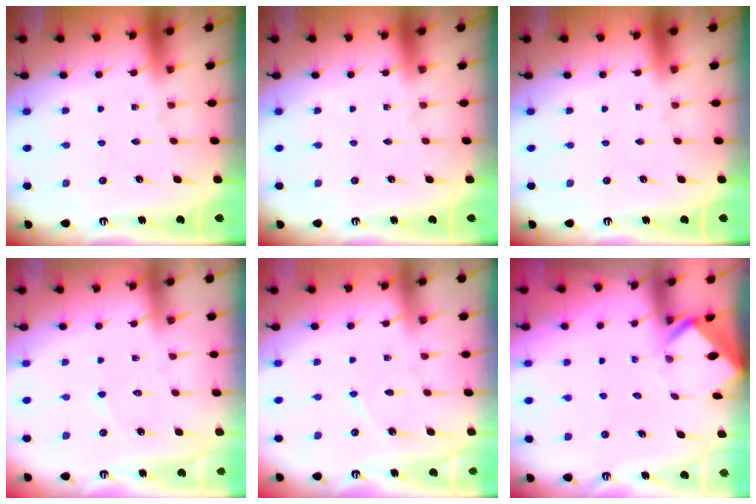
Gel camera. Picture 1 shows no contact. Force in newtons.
{"total": 0.0}
{"total": 0.0}
{"total": 3.1, "press": 3.1, "slide": 0.2}
{"total": 4.0, "press": 4.0, "slide": 0.4}
{"total": 2.7, "press": 2.7, "slide": 0.2}